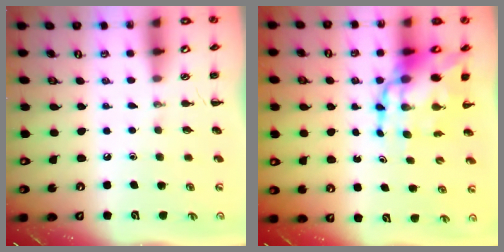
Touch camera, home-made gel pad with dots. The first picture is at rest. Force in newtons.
{"total": 13.6, "press": 13.2, "slide": 3.5}